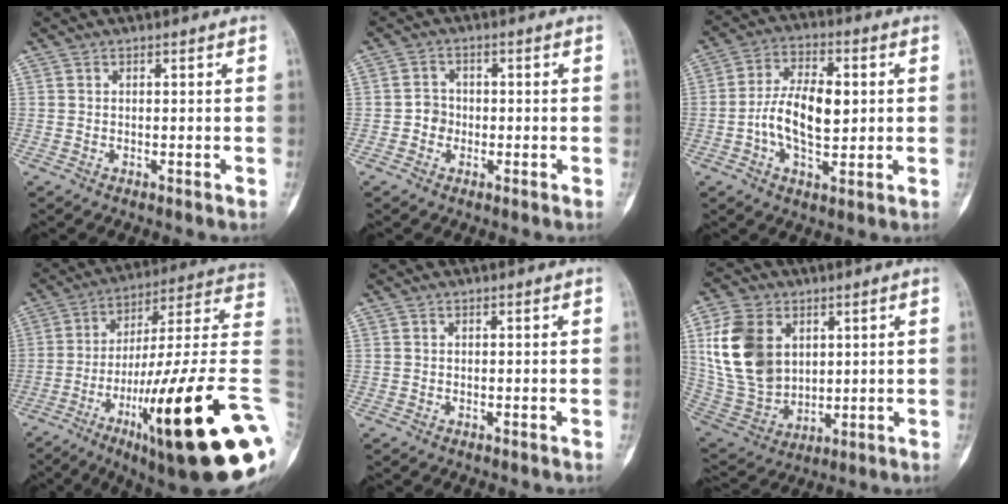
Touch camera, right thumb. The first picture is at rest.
{"total": 3.0, "force": [-0.7, 2.7, 1.0], "torque": [0.000, 0.009, -0.019]}
{"total": 11.5, "force": [-0.2, 6.1, 9.8], "torque": [-0.166, 0.012, -0.006]}
{"total": 31.9, "force": [-9.1, 5.0, 30.2], "torque": [-0.389, 0.040, -0.144]}
{"total": 0.0}
{"total": 16.5, "force": [4.6, 12.0, 10.4], "torque": [-0.186, -0.014, 0.104]}